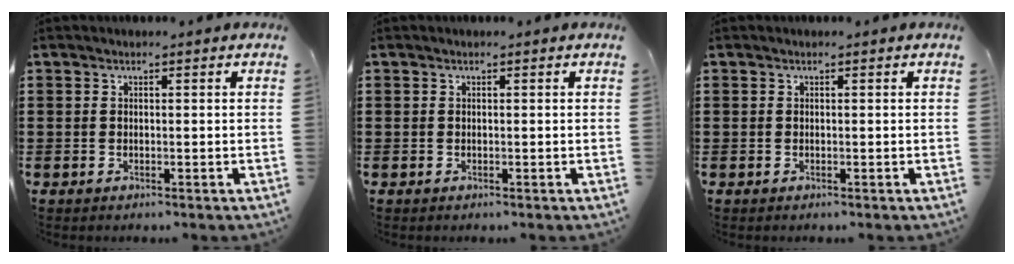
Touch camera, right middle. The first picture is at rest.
{"total": 0.0}
{"total": 0.0}